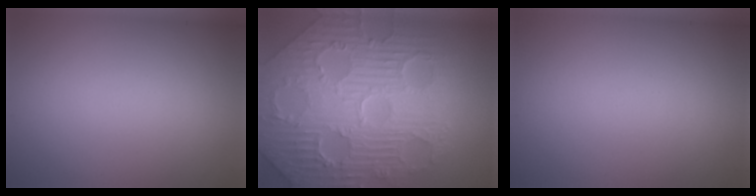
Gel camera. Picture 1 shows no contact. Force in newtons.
{"total": 11.9, "press": 7.7, "slide": 9.0}
{"total": 0.0}